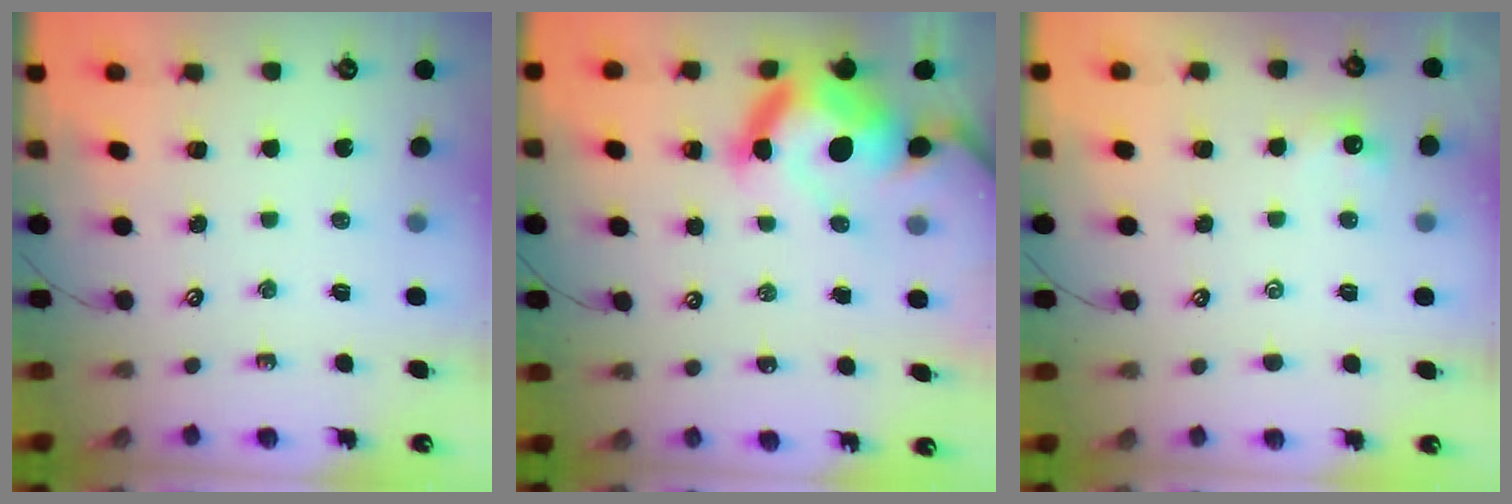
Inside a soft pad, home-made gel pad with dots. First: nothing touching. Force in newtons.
{"total": 16.6, "press": 16.5, "slide": 2.2}
{"total": 1.3, "press": 1.1, "slide": 0.6}